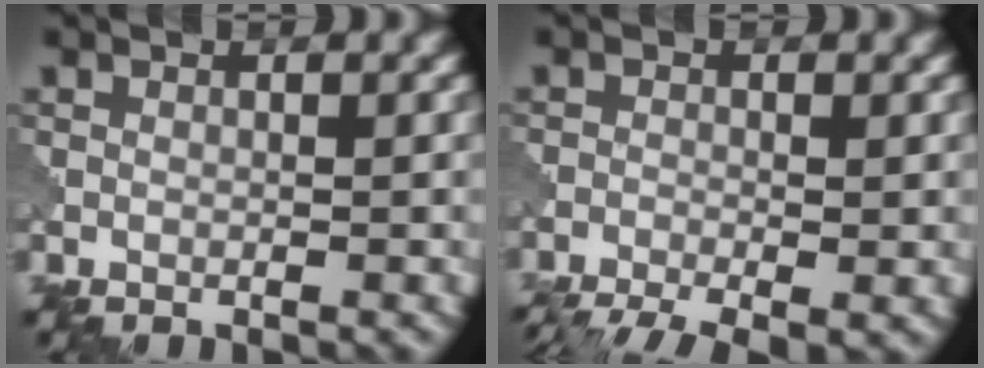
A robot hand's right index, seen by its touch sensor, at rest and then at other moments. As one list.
[{"total": 5.8, "force": [-4.2, 1.4, 3.8], "torque": [-0.072, -0.027, -0.076]}]